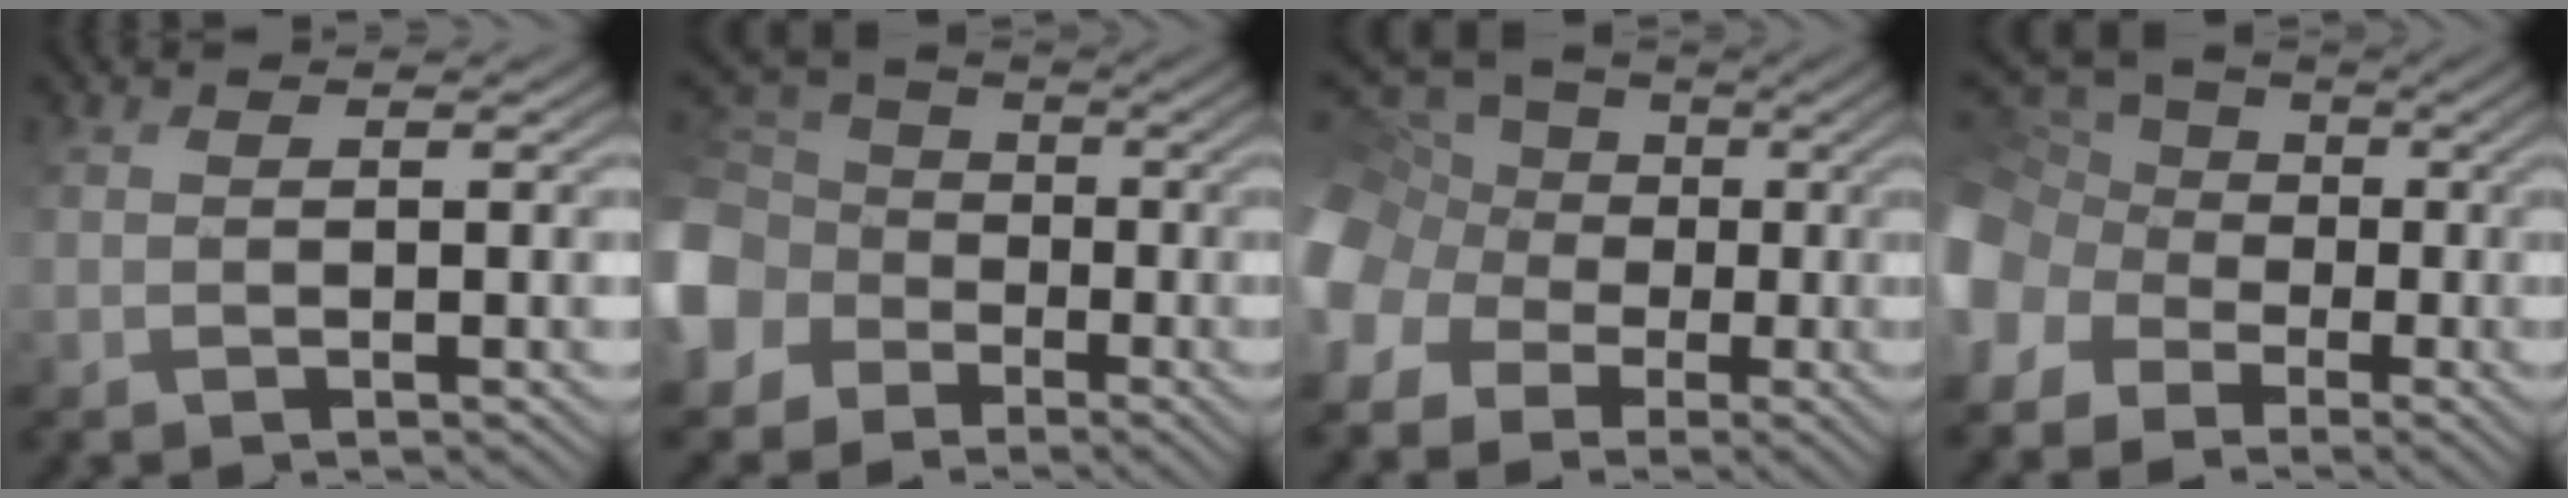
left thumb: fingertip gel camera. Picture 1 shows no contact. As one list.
[{"total": 9.6, "force": [-3.9, 8.3, 2.9], "torque": [-0.132, -0.021, -0.083]}, {"total": 13.7, "force": [-3.2, 12.4, 4.8], "torque": [-0.193, -0.008, -0.087]}, {"total": 12.0, "force": [-4.7, 10.1, 4.5], "torque": [-0.181, -0.018, -0.091]}]